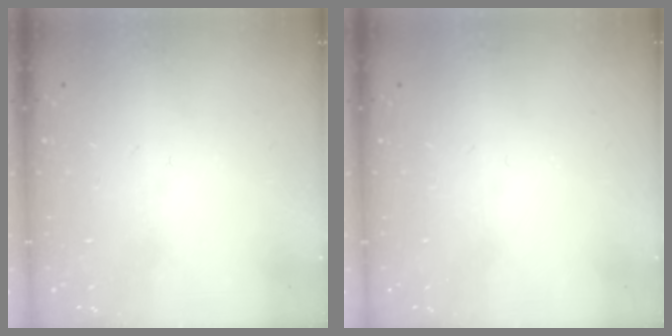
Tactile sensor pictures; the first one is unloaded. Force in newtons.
{"total": 0.0}